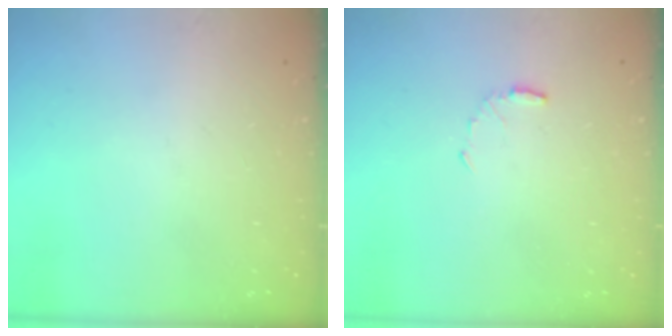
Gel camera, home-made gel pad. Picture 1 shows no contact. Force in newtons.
{"total": 3.7, "press": 3.7, "slide": 0.3}